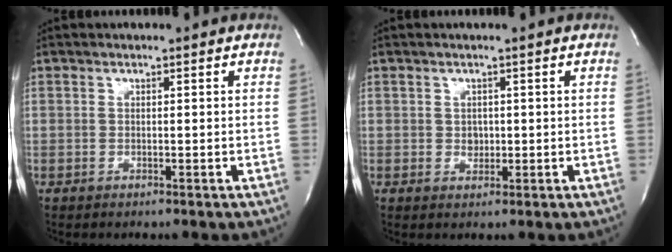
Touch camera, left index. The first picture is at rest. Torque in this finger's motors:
{"motor_torque": [0.22, -0.19, 0.00, 0.02]}